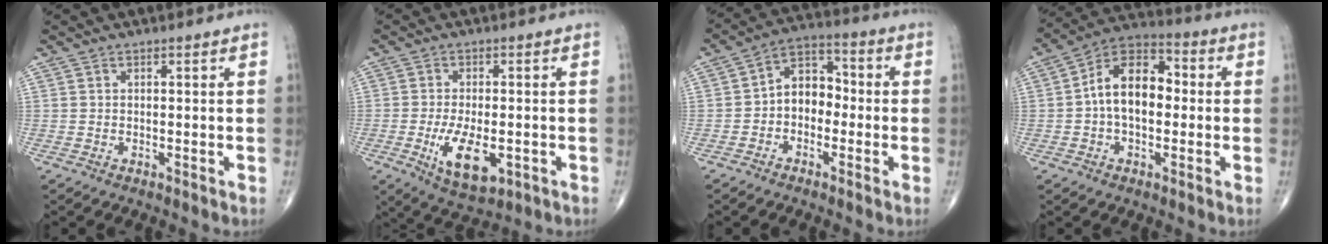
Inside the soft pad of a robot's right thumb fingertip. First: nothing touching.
{"total": 9.4, "force": [-2.7, 4.4, 7.9], "torque": [-0.134, -0.010, -0.035]}
{"total": 7.9, "force": [-1.4, 5.8, 5.1], "torque": [-0.050, 0.034, -0.044]}
{"total": 12.6, "force": [0.1, 7.8, 9.9], "torque": [-0.144, 0.035, -0.013]}